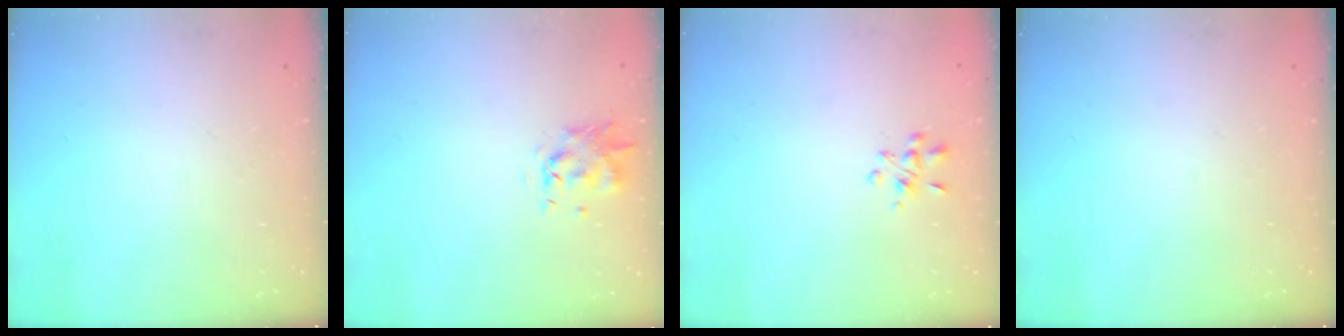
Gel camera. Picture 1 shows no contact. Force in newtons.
{"total": 1.0, "press": 0.9, "slide": 0.3}
{"total": 3.6, "press": 3.3, "slide": 1.4}
{"total": 0.0}